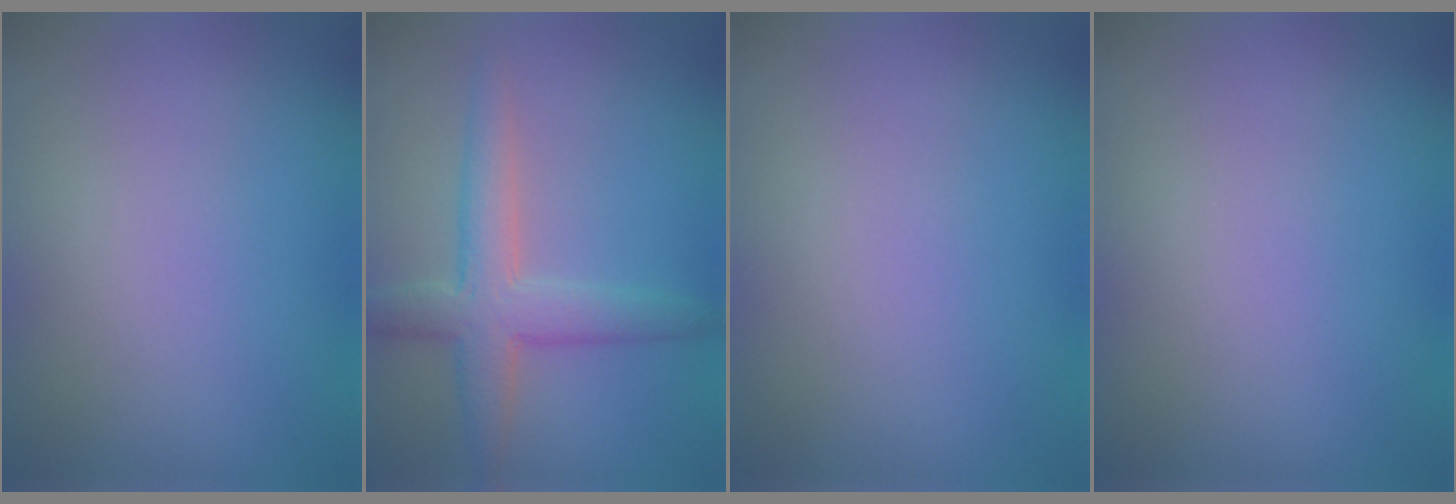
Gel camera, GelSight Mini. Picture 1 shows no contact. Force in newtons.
{"total": 4.4, "press": 4.4, "slide": 0.2}
{"total": 0.0}
{"total": 0.0}